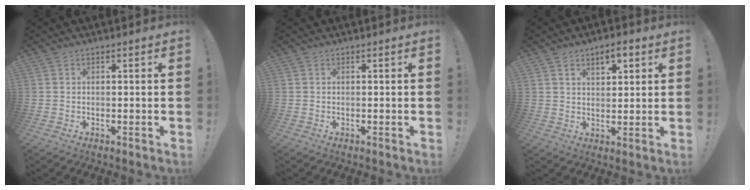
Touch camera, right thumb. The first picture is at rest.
{"total": 0.0}
{"total": 5.4, "force": [3.3, 2.7, 3.4], "torque": [-0.047, -0.011, 0.055]}